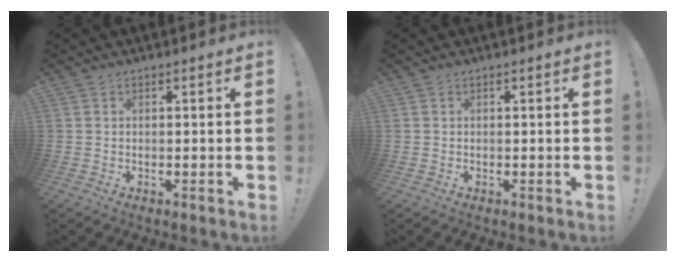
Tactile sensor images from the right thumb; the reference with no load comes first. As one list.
[{"total": 0.0}]